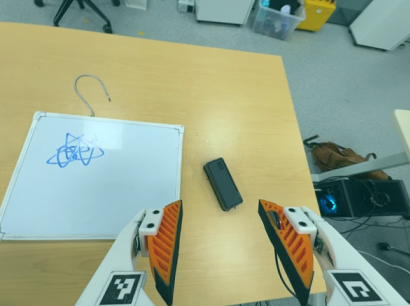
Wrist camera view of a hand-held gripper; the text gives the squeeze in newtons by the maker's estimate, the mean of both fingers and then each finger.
{"total": 0.0}